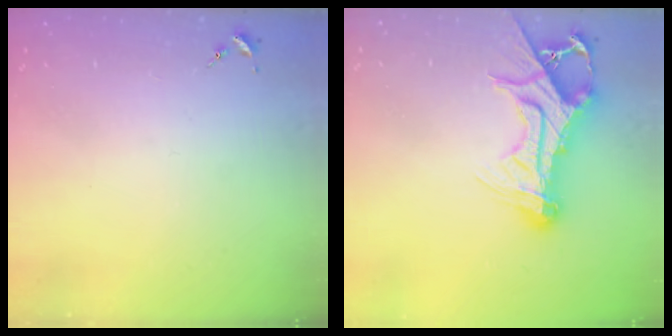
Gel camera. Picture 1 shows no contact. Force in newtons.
{"total": 15.5, "press": 15.4, "slide": 1.4}